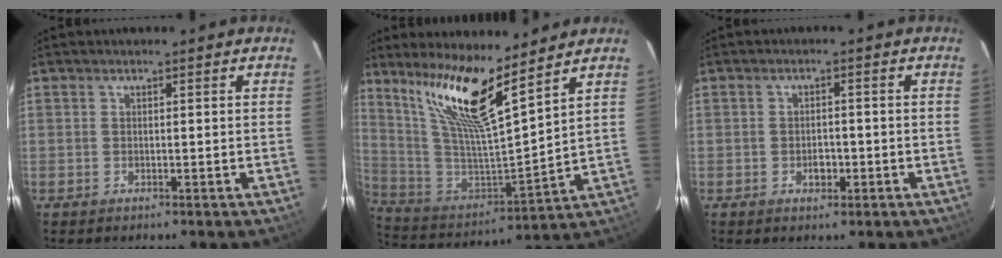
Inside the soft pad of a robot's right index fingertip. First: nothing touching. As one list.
[{"total": 17.2, "force": [12.1, 1.5, 12.1], "torque": [-0.219, -0.008, 0.235]}, {"total": 2.4, "force": [-0.9, 1.7, 1.4], "torque": [-0.025, 0.005, -0.013]}]